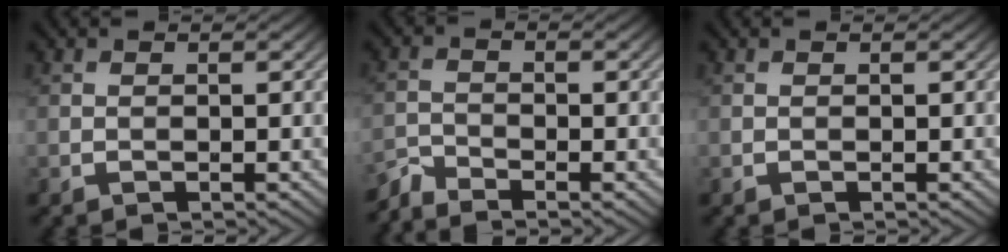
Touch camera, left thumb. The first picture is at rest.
{"total": 2.8, "force": [-2.7, 0.3, 0.5], "torque": [-0.011, -0.008, -0.067]}
{"total": 0.0}